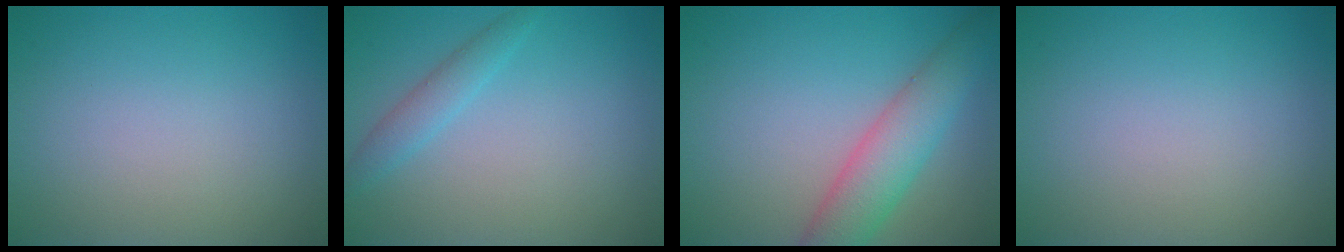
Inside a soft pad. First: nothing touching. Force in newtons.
{"total": 1.8, "press": 1.8, "slide": 0.1}
{"total": 5.0, "press": 5.0, "slide": 0.1}
{"total": 0.0}